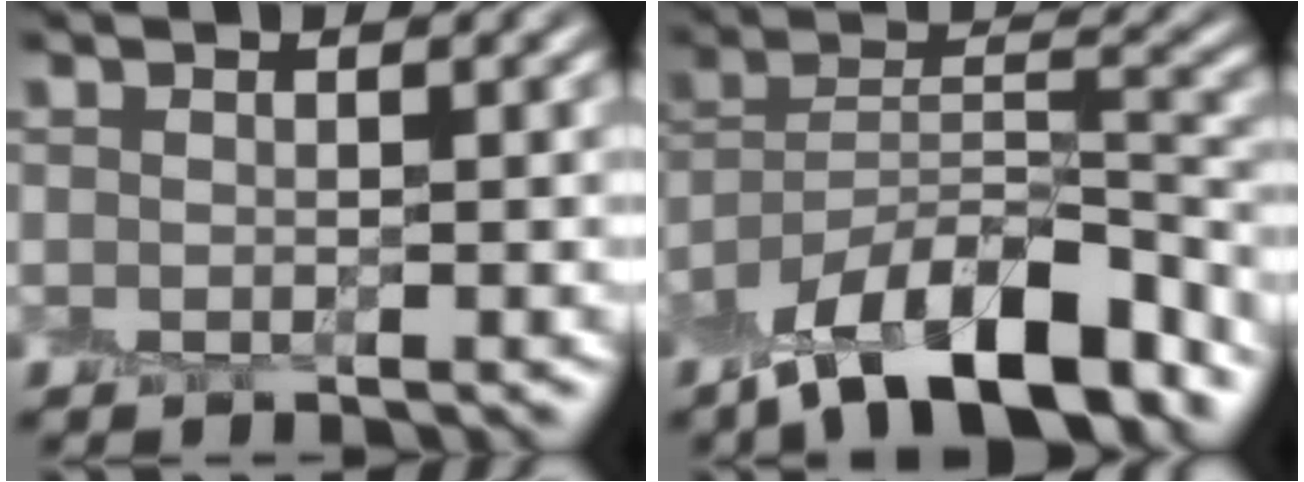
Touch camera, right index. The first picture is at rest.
{"total": 12.0, "force": [-8.7, 4.0, 7.3], "torque": [-0.109, 0.019, -0.164]}